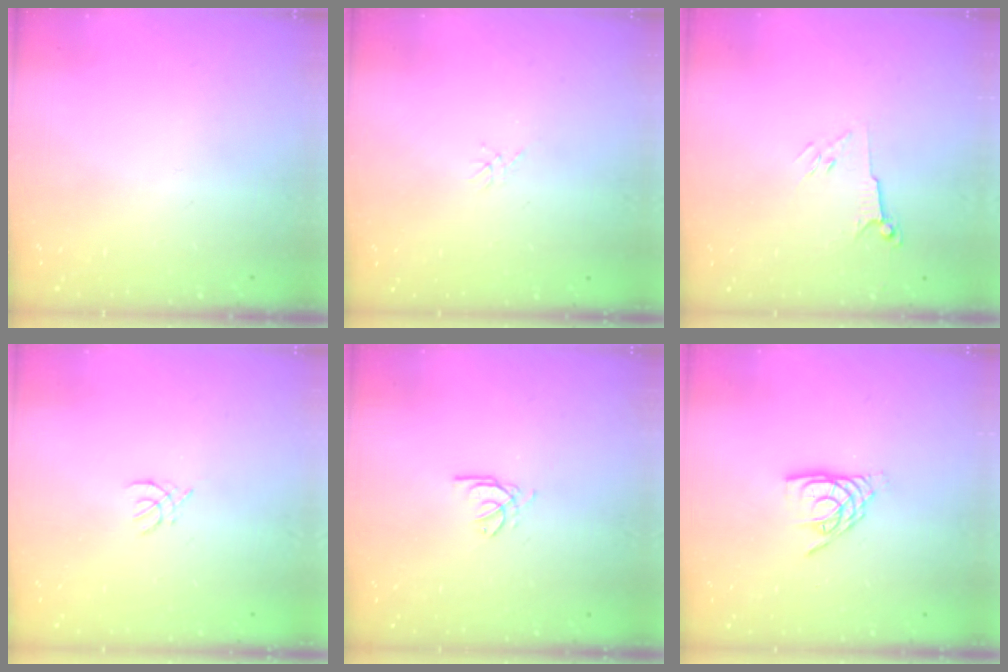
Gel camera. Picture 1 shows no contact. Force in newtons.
{"total": 0.0}
{"total": 3.5, "press": 3.5, "slide": 0.7}
{"total": 1.8, "press": 1.8, "slide": 0.4}
{"total": 2.6, "press": 2.6, "slide": 0.3}
{"total": 9.6, "press": 9.5, "slide": 0.9}